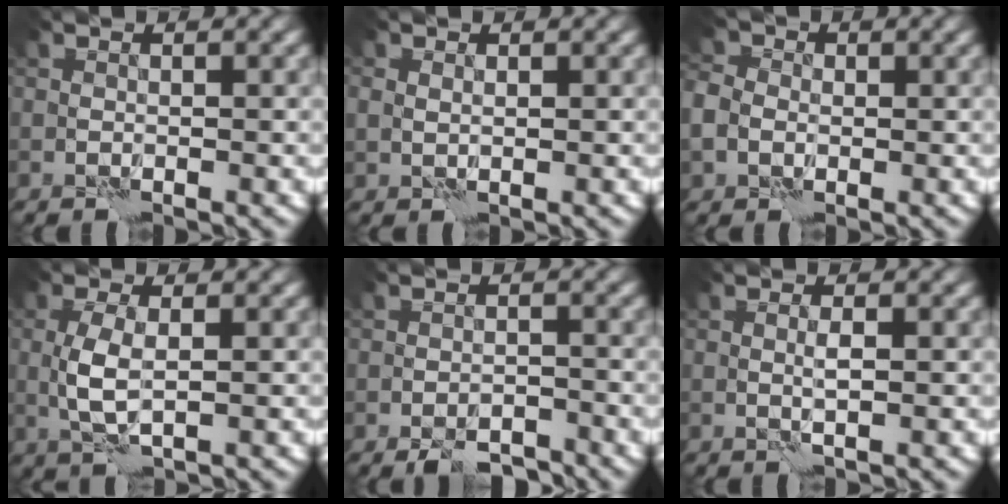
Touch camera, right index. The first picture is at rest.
{"total": 1.2, "force": [0.7, 0.8, 0.6], "torque": [-0.009, -0.001, 0.012]}
{"total": 4.0, "force": [-0.4, 3.4, 2.0], "torque": [-0.045, 0.003, -0.021]}
{"total": 2.9, "force": [0.2, 1.0, 2.7], "torque": [-0.064, -0.003, 0.006]}
{"total": 3.6, "force": [-3.0, 1.2, 1.6], "torque": [-0.018, -0.004, -0.047]}
{"total": 0.9, "force": [0.4, -0.2, 0.7], "torque": [-0.014, -0.002, 0.008]}